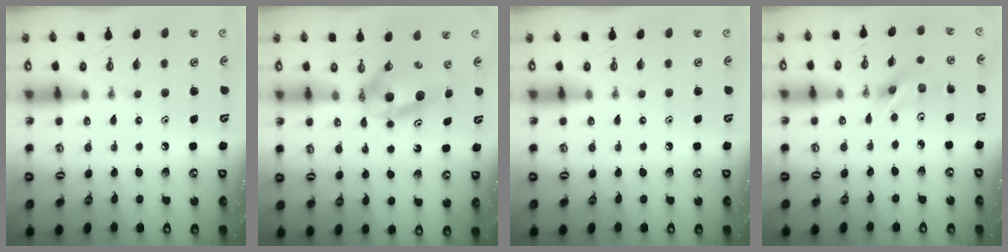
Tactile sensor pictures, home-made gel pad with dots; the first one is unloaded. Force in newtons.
{"total": 6.6, "press": 6.3, "slide": 2.0}
{"total": 0.0}
{"total": 6.0, "press": 4.4, "slide": 4.1}